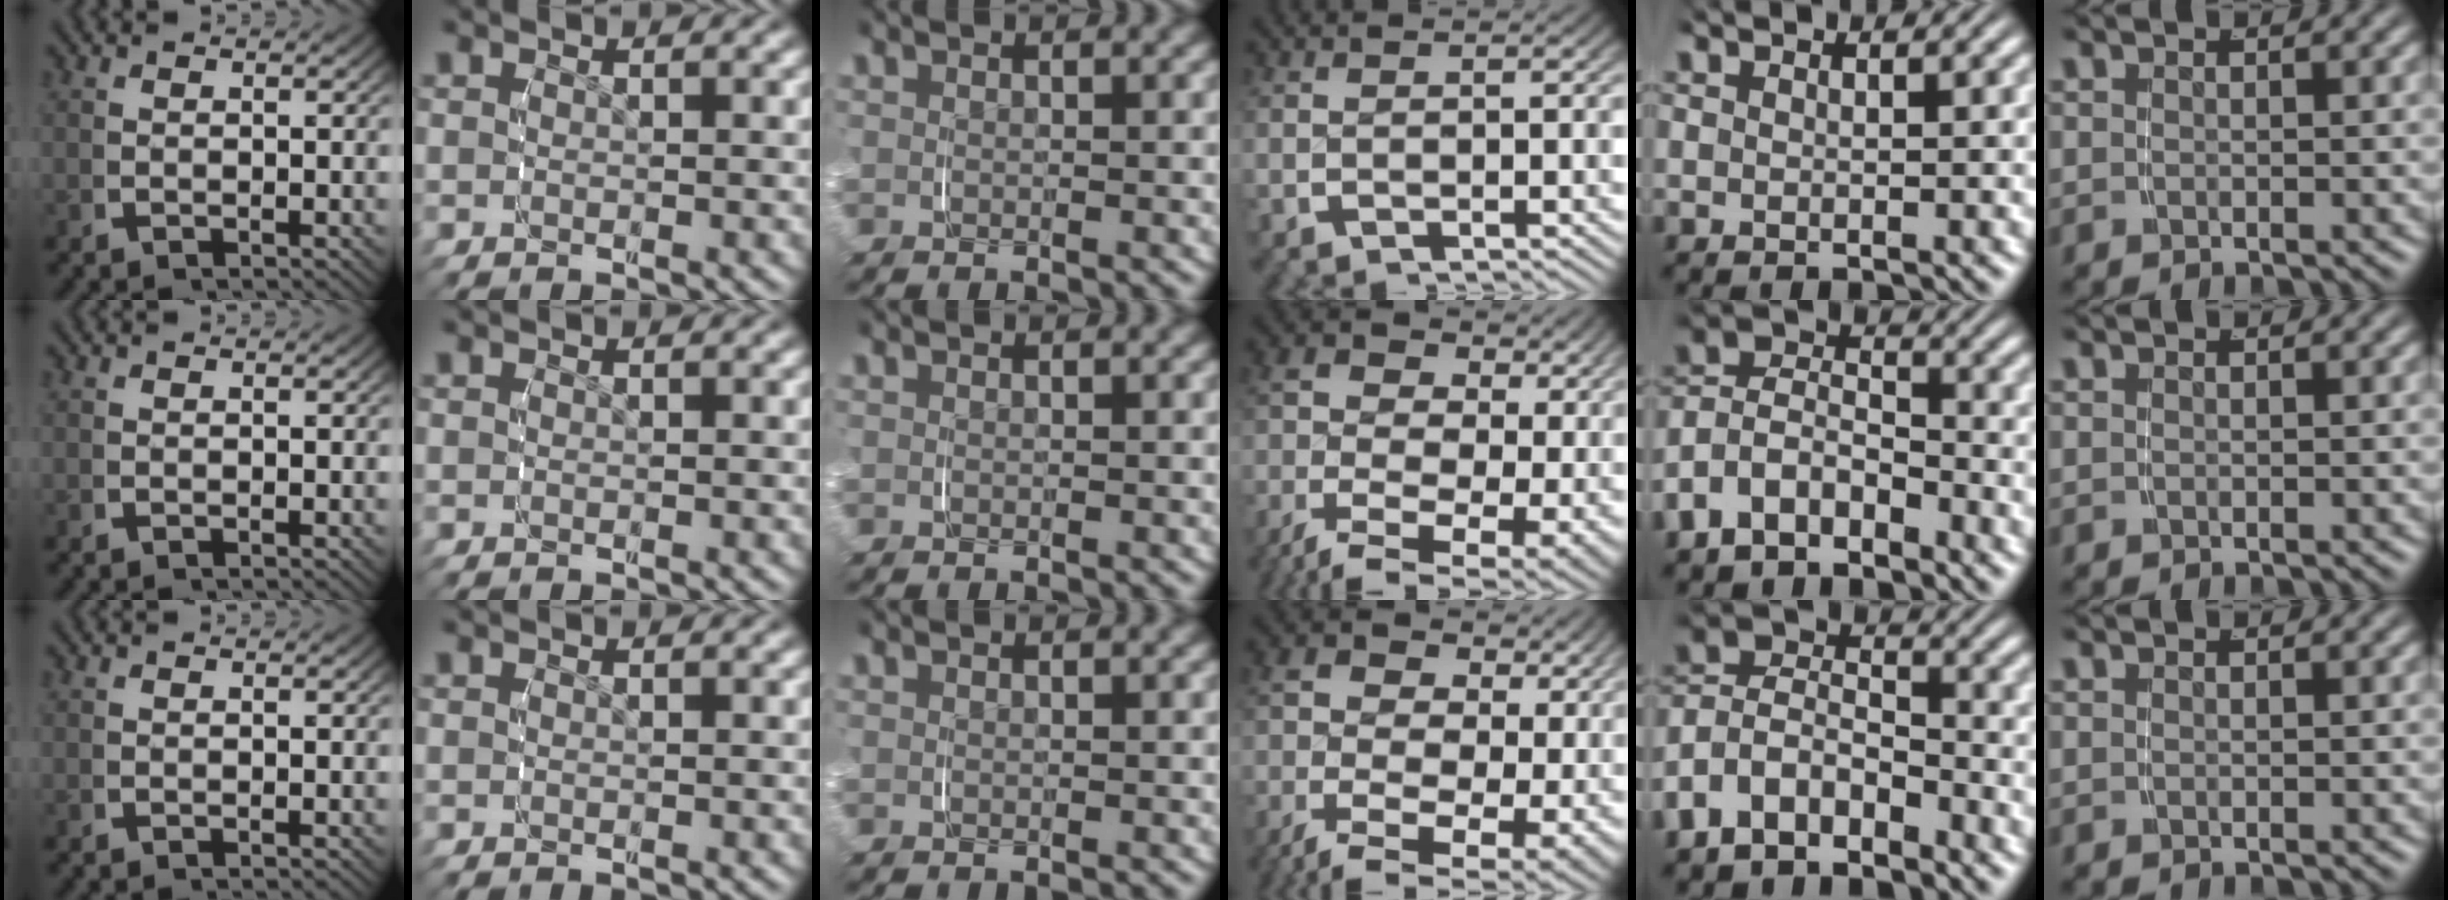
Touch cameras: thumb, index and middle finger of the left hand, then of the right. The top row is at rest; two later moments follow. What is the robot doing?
{"motion": "grasp_and_lifting", "object": "jacket"}